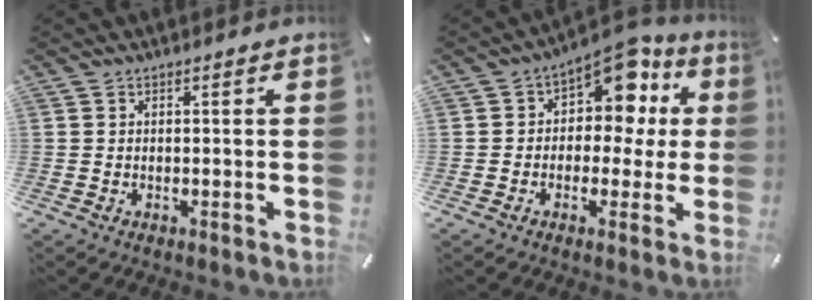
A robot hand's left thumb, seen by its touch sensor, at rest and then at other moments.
{"total": 11.2, "force": [5.4, 7.3, 6.6], "torque": [-0.085, -0.043, 0.095]}